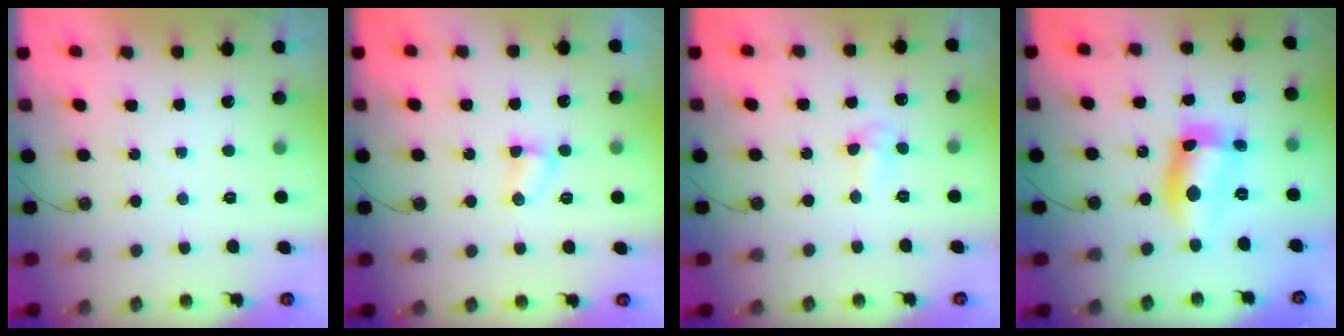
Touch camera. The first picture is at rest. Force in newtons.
{"total": 3.2, "press": 3.2, "slide": 0.4}
{"total": 3.3, "press": 3.2, "slide": 0.7}
{"total": 12.5, "press": 12.0, "slide": 3.4}